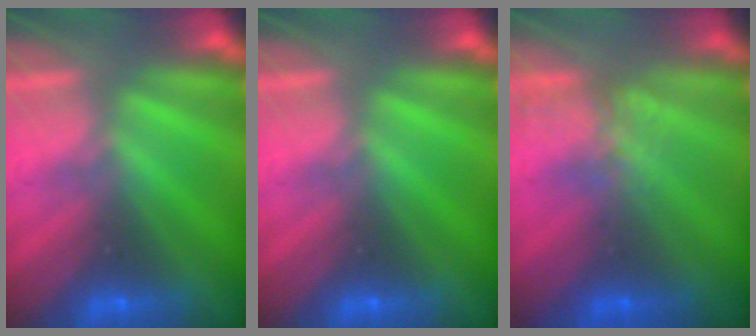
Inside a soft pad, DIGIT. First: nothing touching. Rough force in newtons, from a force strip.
{"total": 0.0}
{"total": 4.5}